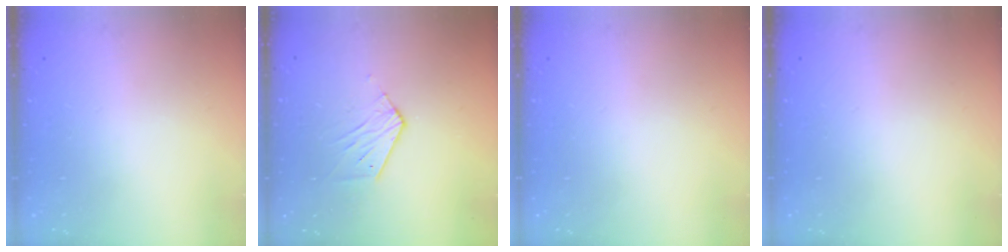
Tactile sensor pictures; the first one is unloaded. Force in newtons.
{"total": 4.5, "press": 4.5, "slide": 0.3}
{"total": 0.0}
{"total": 0.0}